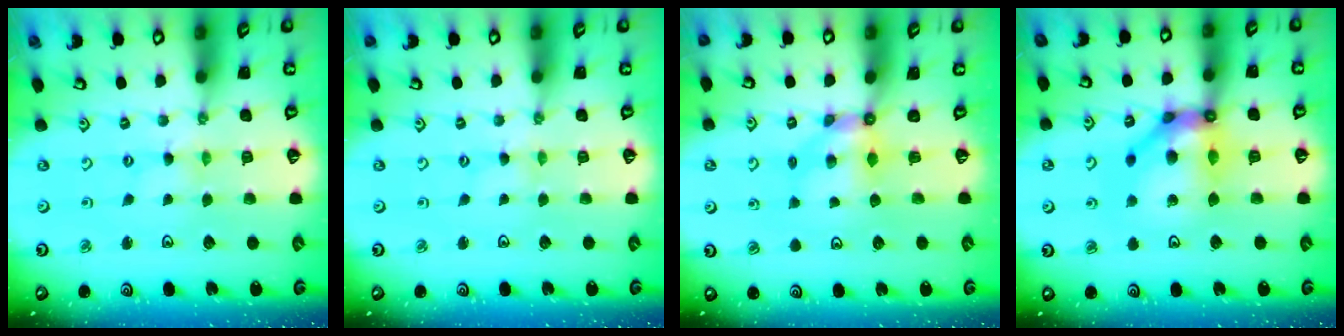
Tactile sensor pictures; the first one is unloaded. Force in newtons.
{"total": 0.0}
{"total": 5.4, "press": 5.4, "slide": 0.4}
{"total": 14.4, "press": 14.2, "slide": 2.8}